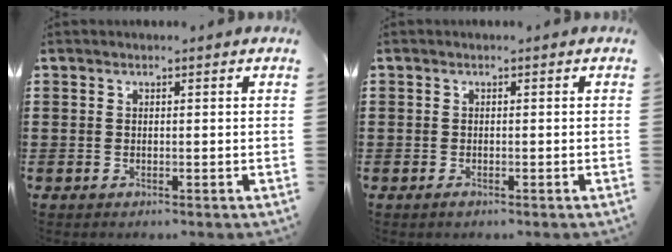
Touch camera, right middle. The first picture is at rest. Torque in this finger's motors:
{"motor_torque": [0.55, 0.21, 0.00, 0.03]}